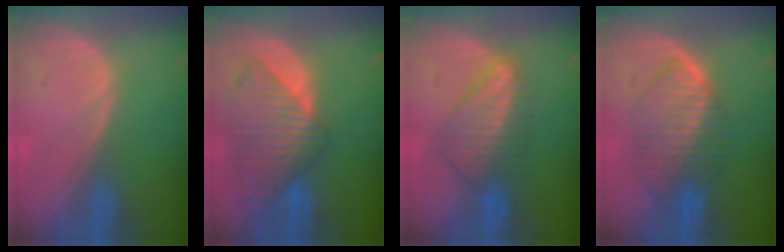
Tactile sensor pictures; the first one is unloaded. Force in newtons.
{"total": 9.6, "press": 8.5, "slide": 4.5}
{"total": 6.7, "press": 6.6, "slide": 1.3}
{"total": 7.5, "press": 7.5, "slide": 0.4}